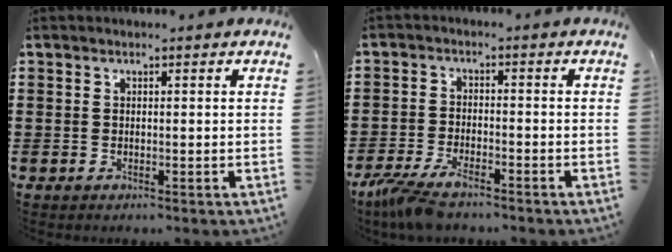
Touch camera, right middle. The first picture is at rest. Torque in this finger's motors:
{"motor_torque": [1.86, 0.28, 0.56, 0.20]}